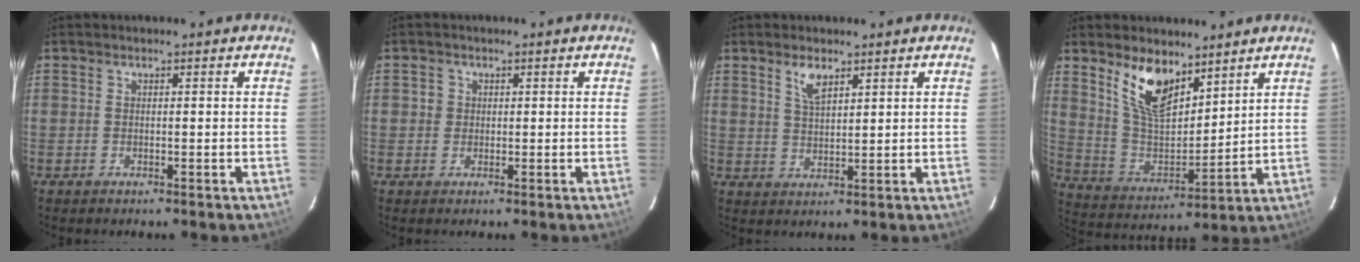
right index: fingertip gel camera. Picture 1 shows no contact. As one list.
[{"total": 1.8, "force": [0.1, 1.8, 0.2], "torque": [-0.001, 0.004, -0.002]}, {"total": 3.9, "force": [2.5, 1.5, 2.6], "torque": [-0.048, 0.001, 0.049]}, {"total": 12.6, "force": [8.2, 5.5, 7.8], "torque": [-0.150, -0.001, 0.169]}]